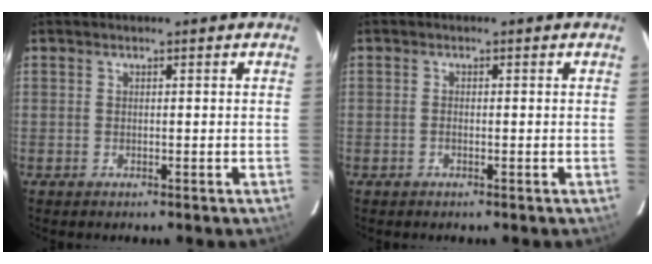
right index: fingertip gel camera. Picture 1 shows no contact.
{"total": 0.8, "force": [-0.3, 0.4, 0.6], "torque": [-0.014, 0.002, -0.007]}